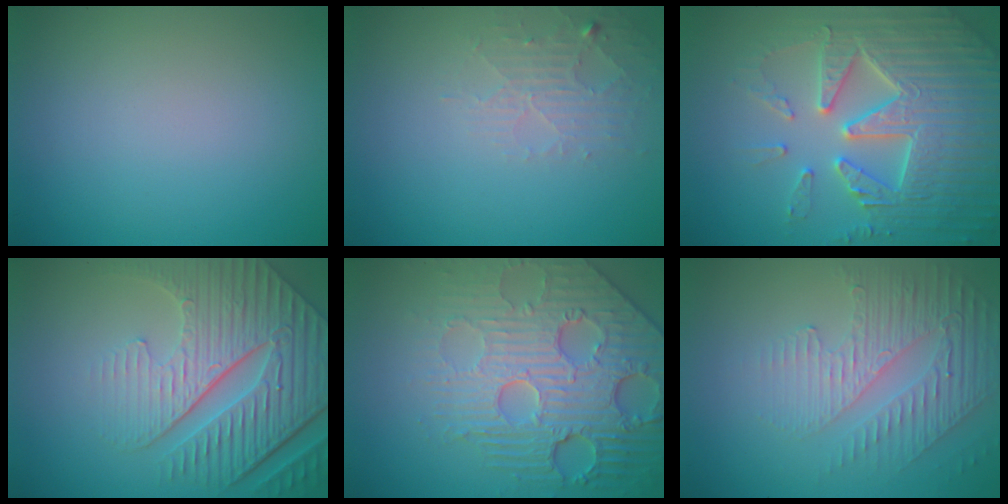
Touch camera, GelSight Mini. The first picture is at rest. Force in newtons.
{"total": 2.2, "press": 2.2, "slide": 0.5}
{"total": 7.7, "press": 7.5, "slide": 1.5}
{"total": 8.6, "press": 6.4, "slide": 5.7}
{"total": 7.7, "press": 5.9, "slide": 4.9}
{"total": 5.1, "press": 3.3, "slide": 3.9}